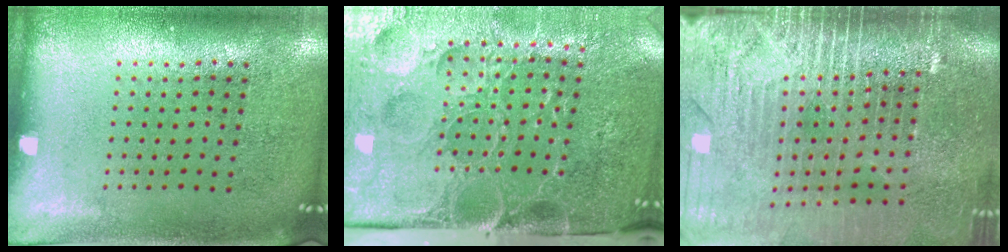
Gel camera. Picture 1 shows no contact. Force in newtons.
{"total": 5.3, "press": 4.4, "slide": 3.0}
{"total": 4.5, "press": 3.9, "slide": 2.3}